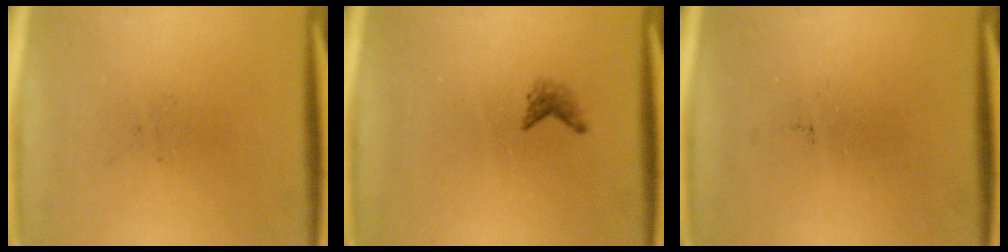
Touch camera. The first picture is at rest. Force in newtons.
{"total": 1.1}
{"total": 0.0}